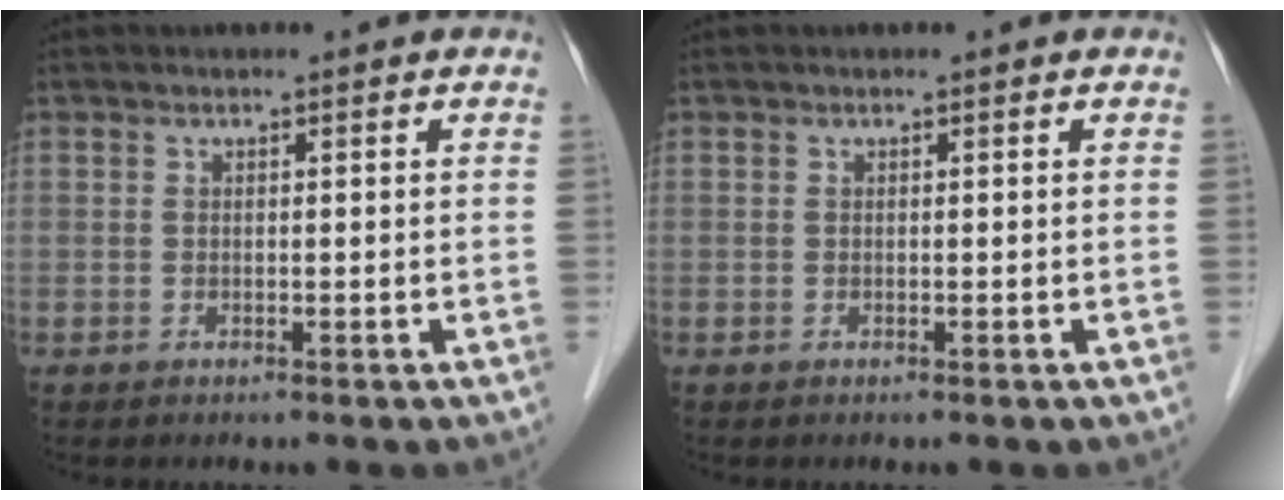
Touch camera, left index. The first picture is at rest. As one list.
[{"total": 0.0}]